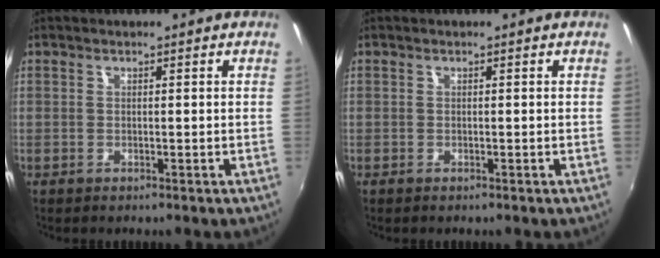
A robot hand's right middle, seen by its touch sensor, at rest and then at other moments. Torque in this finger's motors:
{"motor_torque": [-0.77, -0.24, 0.22, 0.02]}